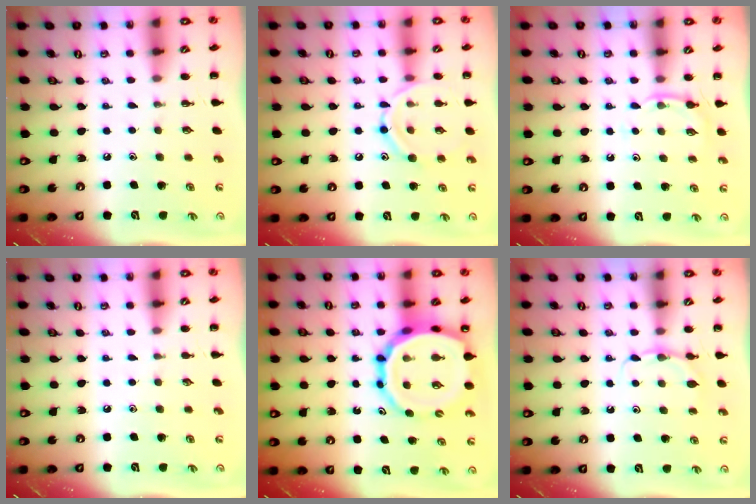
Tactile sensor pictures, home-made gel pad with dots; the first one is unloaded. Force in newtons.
{"total": 11.5, "press": 11.4, "slide": 1.1}
{"total": 5.2, "press": 5.0, "slide": 1.5}
{"total": 0.0}
{"total": 18.8, "press": 18.1, "slide": 4.8}
{"total": 5.5, "press": 5.3, "slide": 1.5}